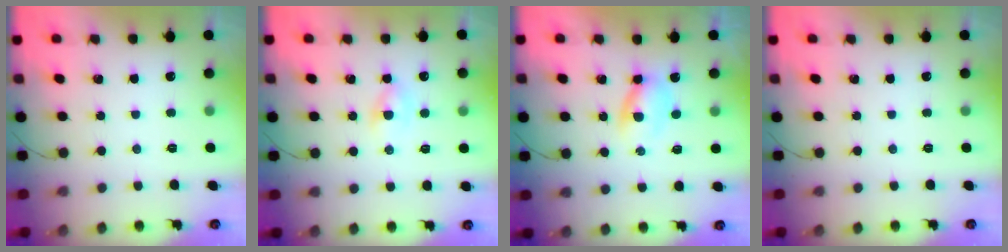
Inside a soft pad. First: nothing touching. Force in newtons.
{"total": 2.9, "press": 2.7, "slide": 1.0}
{"total": 3.3, "press": 3.0, "slide": 1.3}
{"total": 0.0}